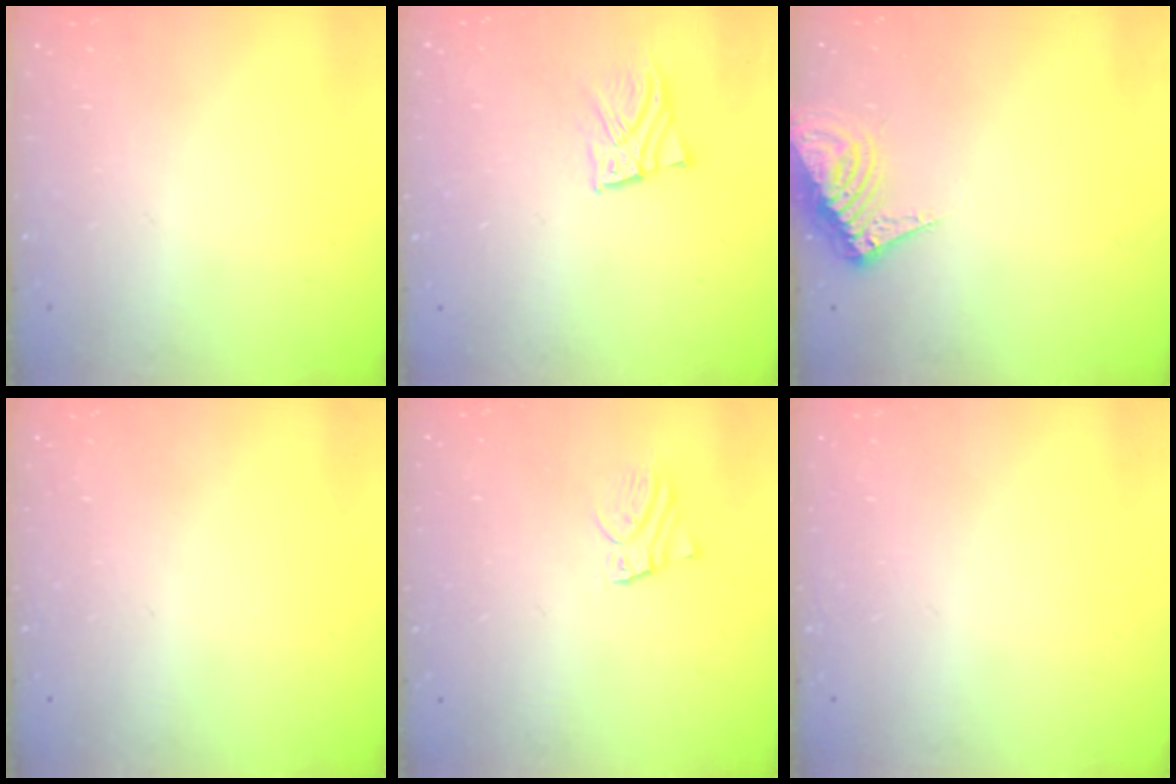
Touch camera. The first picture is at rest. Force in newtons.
{"total": 2.8, "press": 2.8, "slide": 0.2}
{"total": 7.8, "press": 7.8, "slide": 0.2}
{"total": 0.0}
{"total": 2.5, "press": 2.5, "slide": 0.2}
{"total": 0.0}